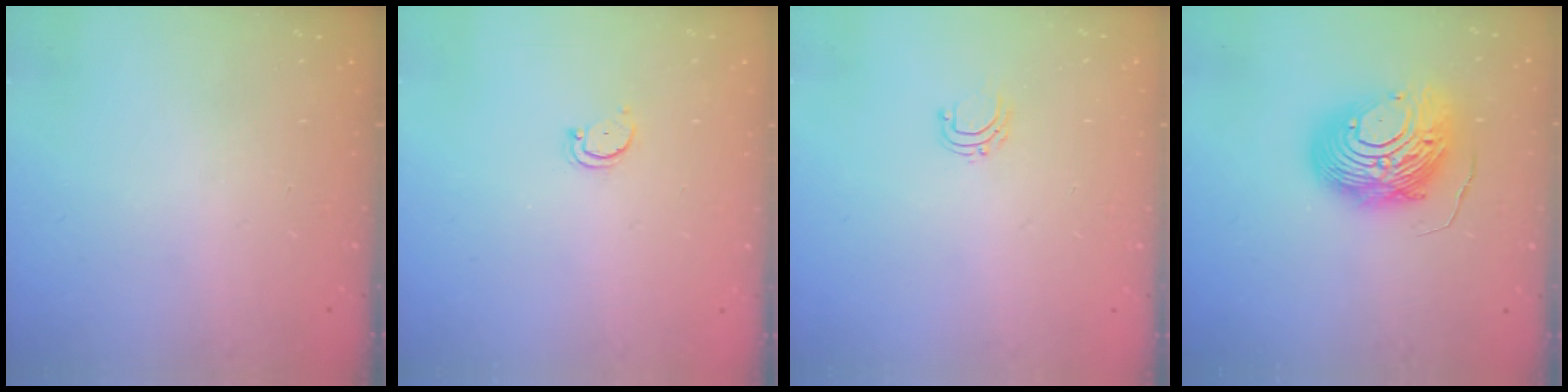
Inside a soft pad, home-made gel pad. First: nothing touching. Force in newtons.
{"total": 2.5, "press": 2.4, "slide": 0.5}
{"total": 4.5, "press": 4.5, "slide": 0.3}
{"total": 13.7, "press": 13.7, "slide": 1.3}